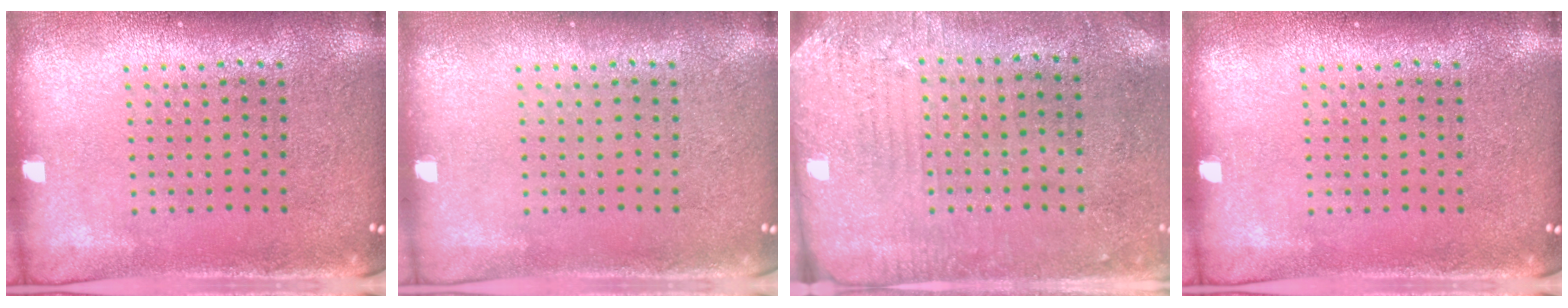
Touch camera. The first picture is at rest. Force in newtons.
{"total": 0.0}
{"total": 2.9, "press": 2.4, "slide": 1.6}
{"total": 0.0}